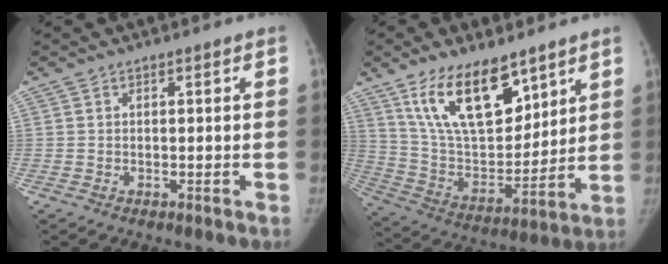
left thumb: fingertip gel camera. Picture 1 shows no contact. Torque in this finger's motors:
{"motor_torque": [1.82, 1.84, 1.60, -1.17, 0.31]}